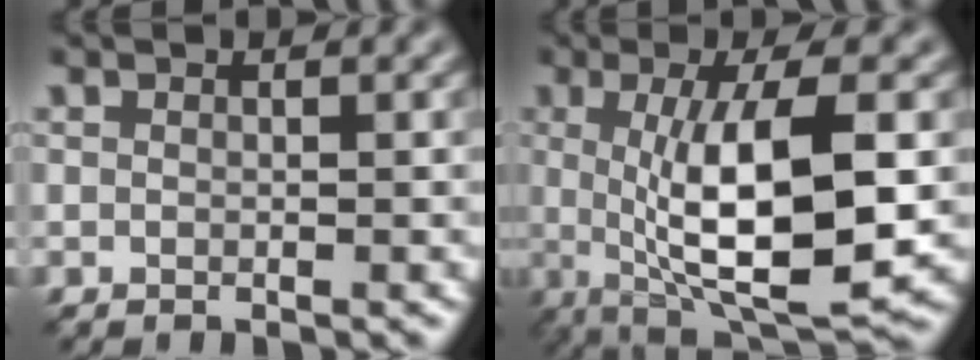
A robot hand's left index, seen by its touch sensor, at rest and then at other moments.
{"total": 10.5, "force": [-0.3, 3.0, 10.1], "torque": [-0.158, -0.012, 0.002]}